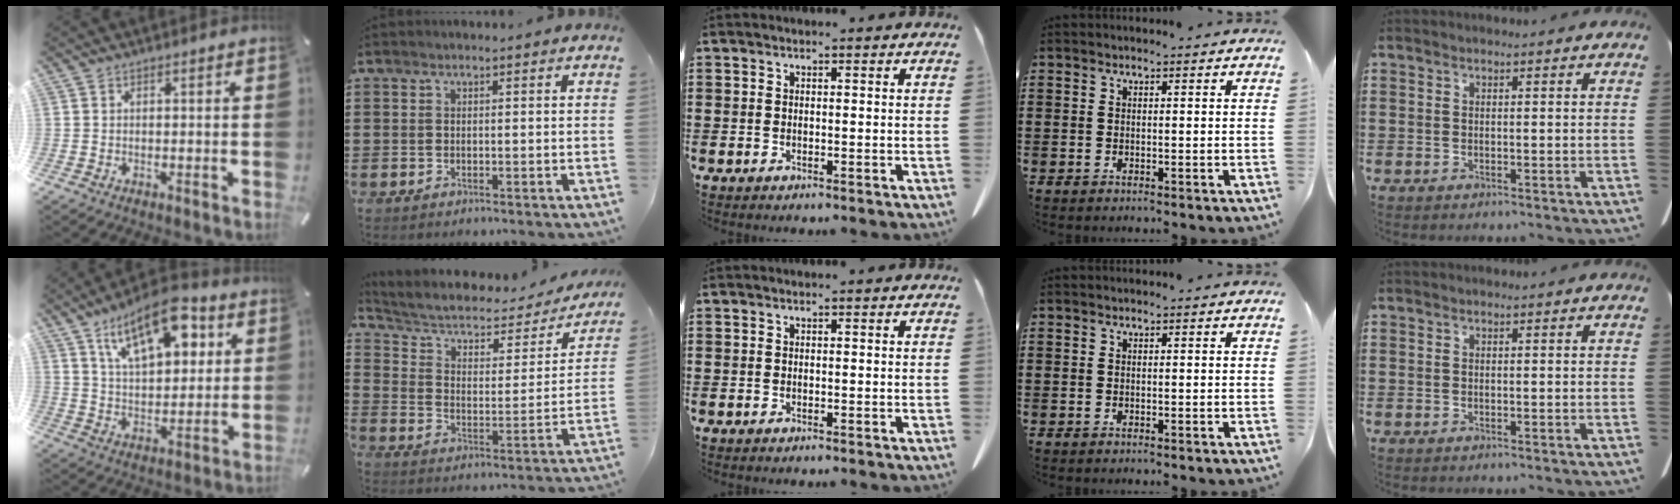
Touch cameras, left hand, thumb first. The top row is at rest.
{"thumb": {"total": 17.4, "force": [9.5, 8.5, 11.9], "torque": [-0.197, -0.025, 0.162]}, "index": {"total": 4.8, "force": [3.1, 2.6, 2.5], "torque": [-0.067, -0.016, 0.044]}}